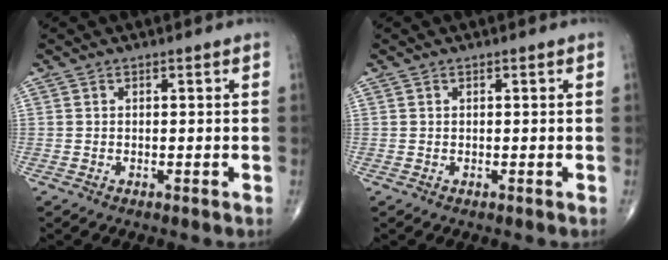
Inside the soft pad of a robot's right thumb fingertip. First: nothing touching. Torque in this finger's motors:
{"motor_torque": [0.00, 0.00, 0.00, 0.00, 0.00]}